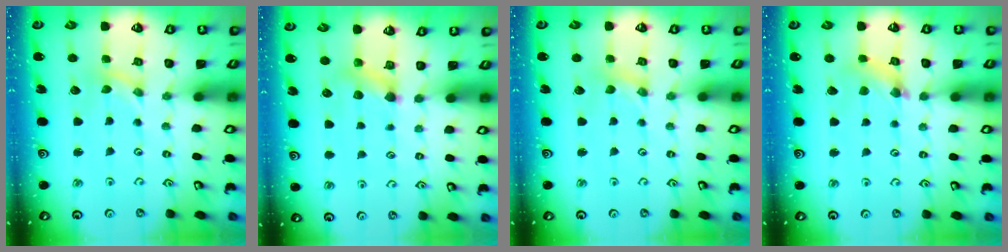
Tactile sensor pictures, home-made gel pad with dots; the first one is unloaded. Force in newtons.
{"total": 4.6, "press": 4.5, "slide": 0.7}
{"total": 0.7, "press": 0.7, "slide": 0.2}
{"total": 4.3, "press": 4.3, "slide": 0.4}